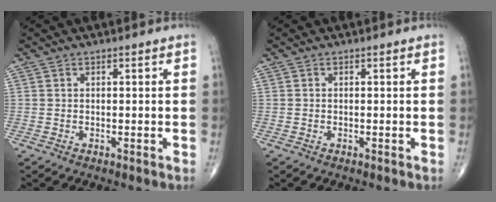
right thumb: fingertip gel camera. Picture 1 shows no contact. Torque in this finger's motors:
{"motor_torque": [0.03, 0.11, -0.09, -0.02, -0.01]}